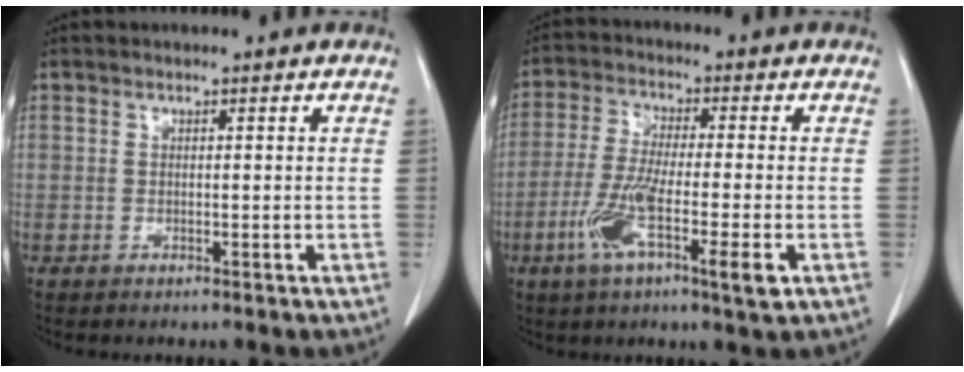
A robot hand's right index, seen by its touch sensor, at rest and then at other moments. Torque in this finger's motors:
{"motor_torque": [1.29, -0.84, 0.44, 0.15]}